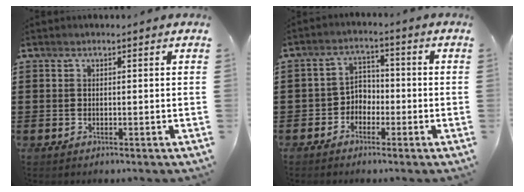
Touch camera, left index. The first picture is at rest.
{"total": 3.5, "force": [-2.4, 2.5, 0.8], "torque": [-0.024, 0.009, -0.054]}